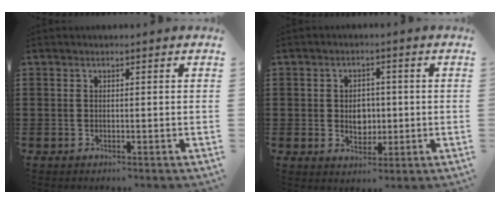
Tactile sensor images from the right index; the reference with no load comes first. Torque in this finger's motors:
{"motor_torque": [1.09, 0.44, 0.47, 0.03]}